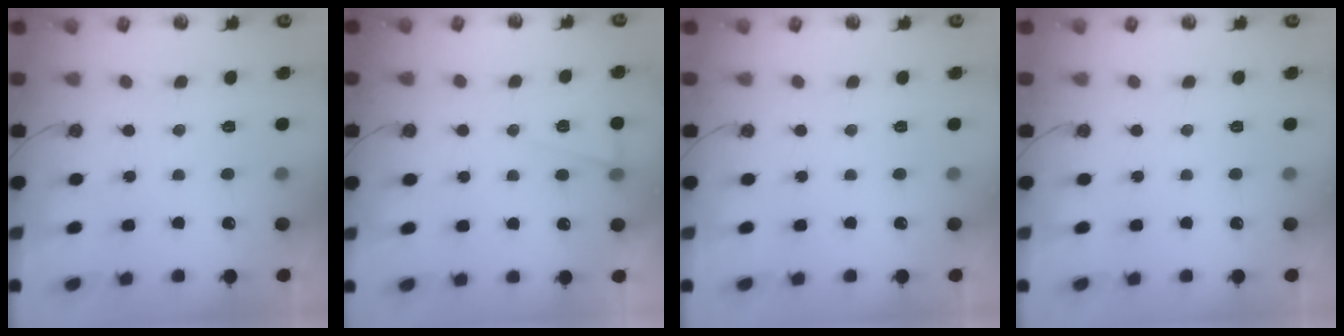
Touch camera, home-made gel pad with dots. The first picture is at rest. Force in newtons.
{"total": 6.3, "press": 4.4, "slide": 4.6}
{"total": 0.0}
{"total": 0.0}